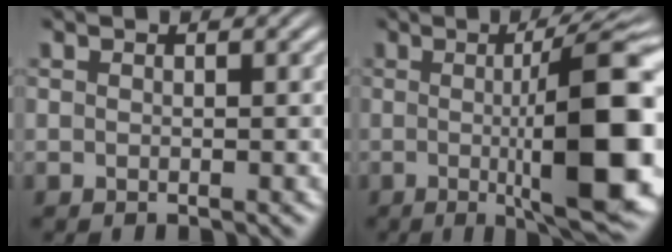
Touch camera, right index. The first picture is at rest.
{"total": 12.5, "force": [-1.5, 2.3, 12.1], "torque": [-0.149, 0.012, -0.027]}